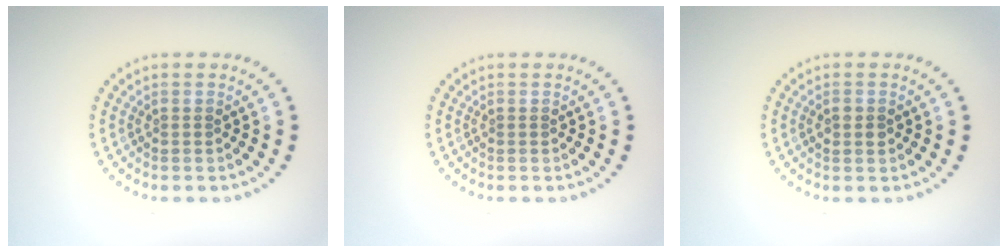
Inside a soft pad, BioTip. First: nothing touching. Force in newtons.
{"total": 0.0}
{"total": 1.7, "press": 1.6, "slide": 0.2}